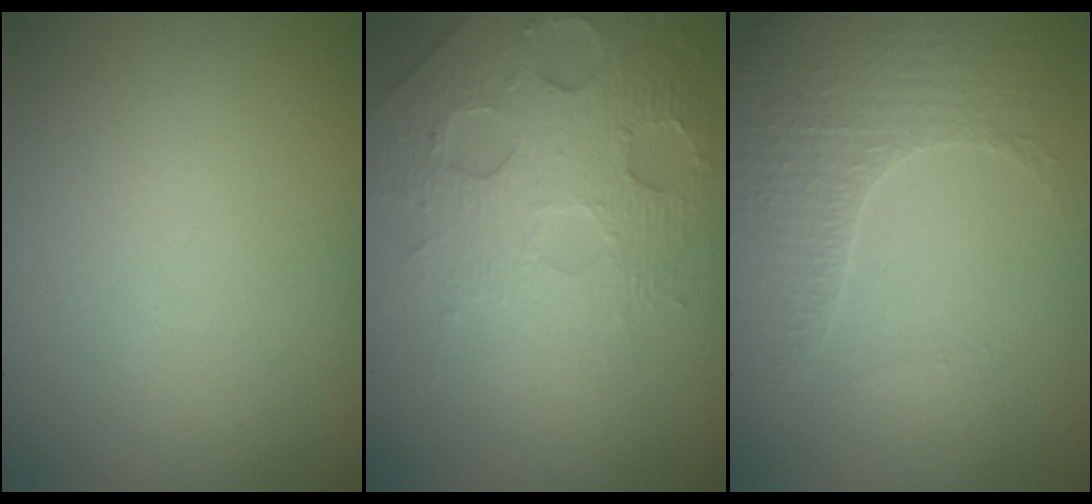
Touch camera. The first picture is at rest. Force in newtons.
{"total": 6.6, "press": 4.7, "slide": 4.7}
{"total": 3.5, "press": 3.4, "slide": 0.6}